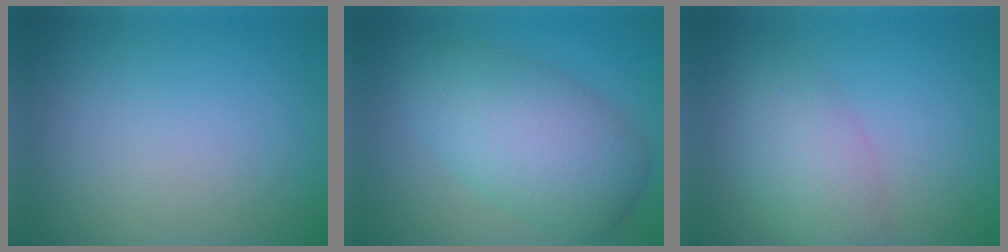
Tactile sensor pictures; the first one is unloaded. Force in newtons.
{"total": 7.4, "press": 7.4, "slide": 0.2}
{"total": 4.2, "press": 4.2, "slide": 0.2}